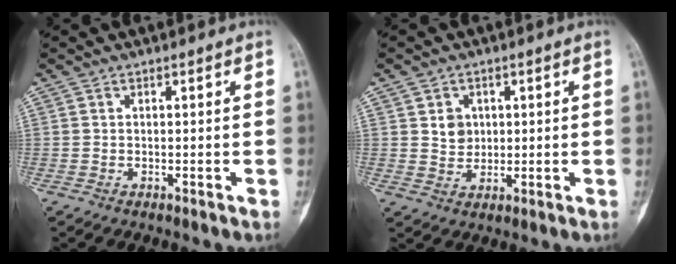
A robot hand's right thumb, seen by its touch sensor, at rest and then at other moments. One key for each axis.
{"total": 4.1, "fx": 1.1, "fy": 3.5, "fz": 1.8, "tx": -0.010, "ty": -0.005, "tz": 0.021}